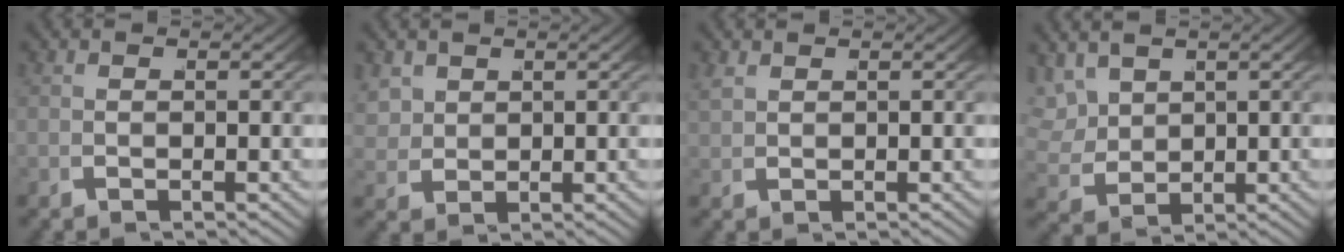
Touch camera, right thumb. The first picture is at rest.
{"total": 2.2, "force": [1.3, 1.5, 1.0], "torque": [-0.025, -0.008, 0.038]}
{"total": 1.1, "force": [1.0, -0.2, 0.2], "torque": [-0.002, 0.010, 0.026]}
{"total": 4.6, "force": [1.4, 3.3, 2.9], "torque": [-0.070, -0.019, 0.039]}